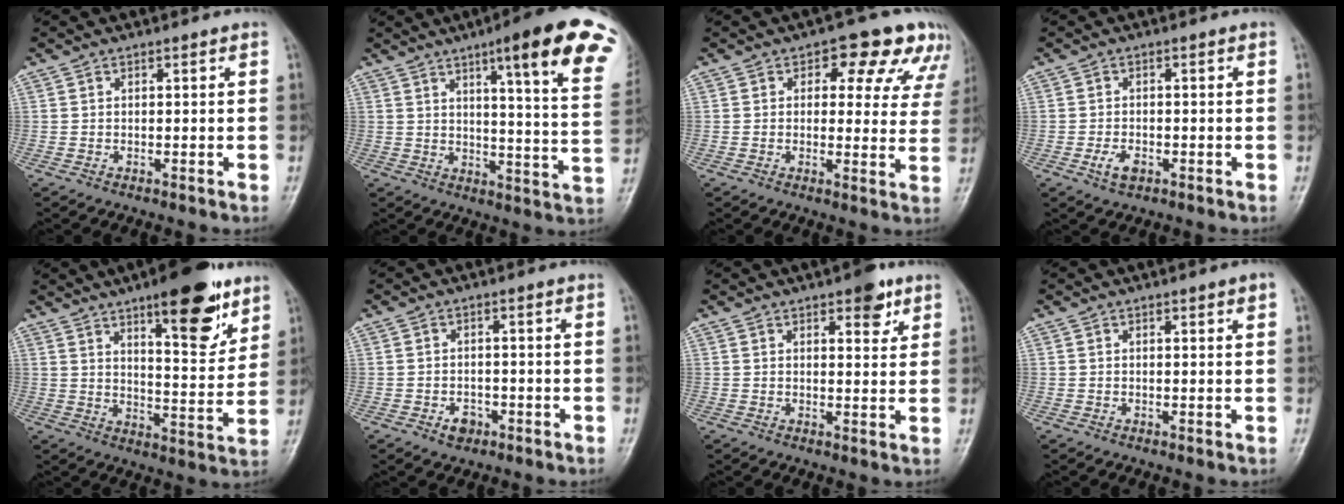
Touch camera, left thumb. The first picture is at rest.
{"total": 21.1, "force": [11.5, 2.9, 17.5], "torque": [-0.209, -0.042, 0.139]}
{"total": 12.0, "force": [6.9, 6.8, 7.0], "torque": [-0.021, -0.020, 0.065]}
{"total": 3.2, "force": [-1.4, 1.8, 2.2], "torque": [-0.041, 0.005, -0.023]}
{"total": 16.0, "force": [9.7, 5.1, 11.7], "torque": [-0.130, -0.057, 0.143]}
{"total": 3.0, "force": [-1.5, 2.2, 1.4], "torque": [-0.011, 0.010, -0.020]}
{"total": 5.5, "force": [3.2, 2.3, 3.8], "torque": [-0.031, -0.014, 0.038]}
{"total": 1.6, "force": [0.9, 0.2, 1.4], "torque": [-0.021, -0.002, 0.010]}